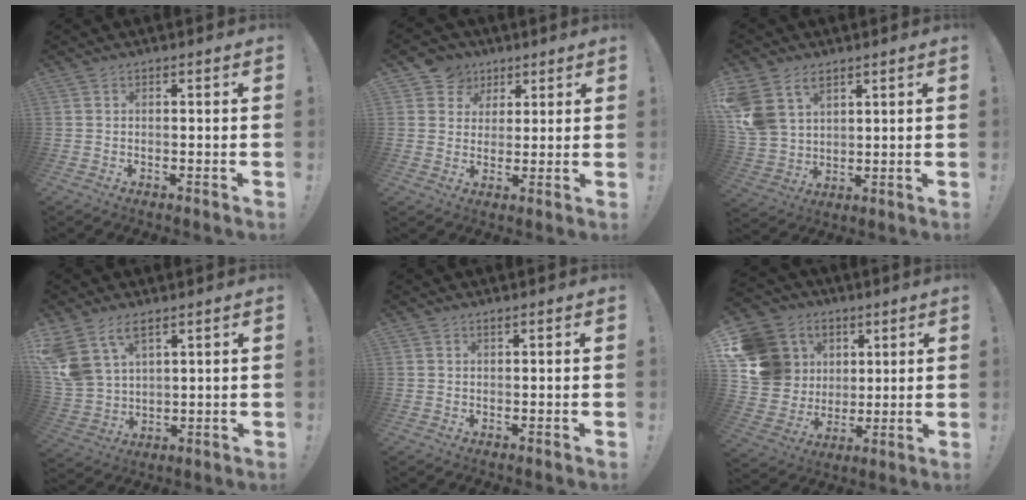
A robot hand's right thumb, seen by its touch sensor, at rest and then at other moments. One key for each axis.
{"total": 7.0, "fx": 2.8, "fy": 6.3, "fz": 0.9, "tx": -0.006, "ty": -0.015, "tz": 0.056}
{"total": 10.5, "fx": 6.0, "fy": 7.3, "fz": 4.5, "tx": -0.102, "ty": -0.032, "tz": 0.124}
{"total": 10.2, "fx": 6.5, "fy": 5.7, "fz": 5.5, "tx": -0.119, "ty": -0.029, "tz": 0.132}
{"total": 0.6, "fx": 0.5, "fy": 0.0, "fz": 0.4, "tx": -0.010, "ty": 0.001, "tz": 0.009}
{"total": 17.0, "fx": 5.1, "fy": 15.1, "fz": 5.8, "tx": -0.102, "ty": -0.014, "tz": 0.133}